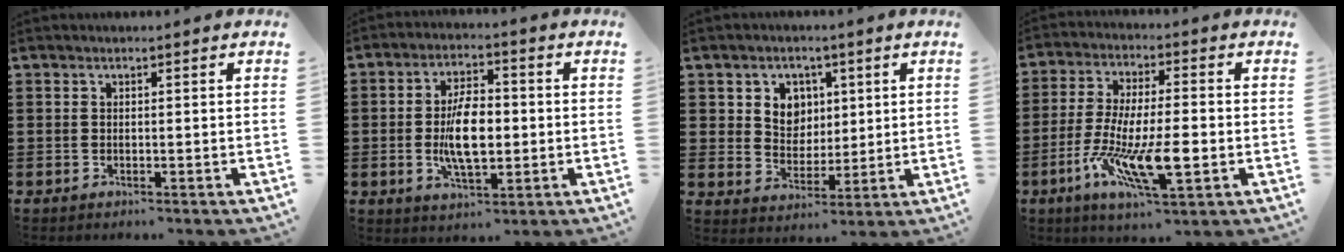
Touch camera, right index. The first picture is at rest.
{"total": 8.6, "force": [-0.7, 3.9, 7.6], "torque": [-0.153, -0.004, -0.019]}
{"total": 5.3, "force": [2.0, 4.7, 1.4], "torque": [-0.044, 0.011, 0.033]}
{"total": 12.1, "force": [-4.4, 3.5, 10.7], "torque": [-0.224, -0.007, -0.082]}